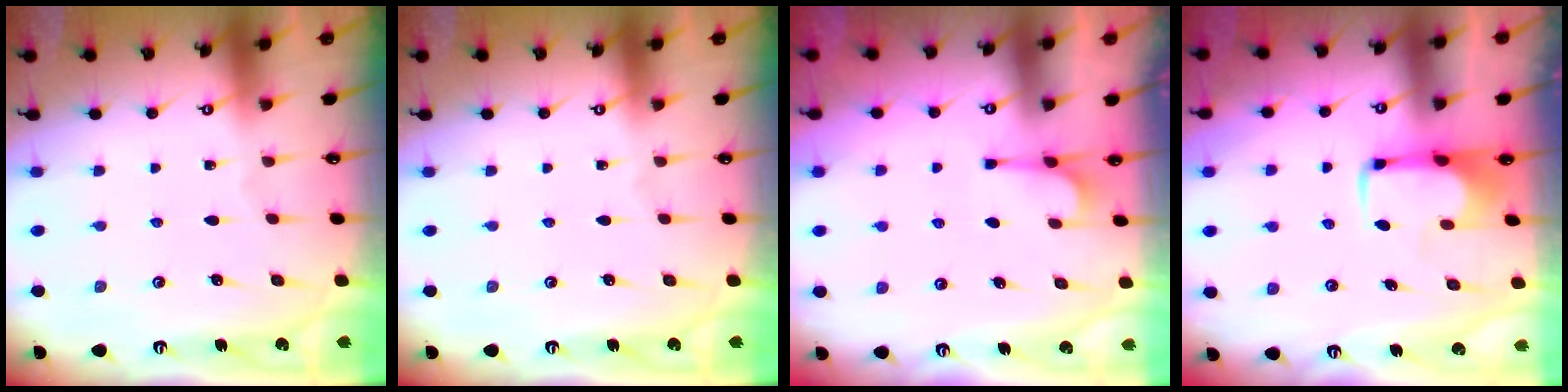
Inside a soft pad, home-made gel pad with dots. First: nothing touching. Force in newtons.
{"total": 0.0}
{"total": 1.2, "press": 0.4, "slide": 1.1}
{"total": 2.0, "press": 1.9, "slide": 0.4}